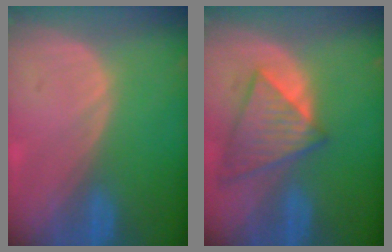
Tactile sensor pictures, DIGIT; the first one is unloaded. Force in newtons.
{"total": 7.7, "press": 7.1, "slide": 3.0}